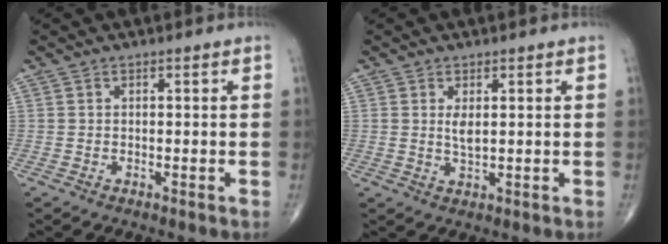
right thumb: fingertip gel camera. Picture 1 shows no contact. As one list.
[{"total": 2.5, "force": [0.7, 0.9, 2.2], "torque": [-0.041, -0.009, 0.016]}]